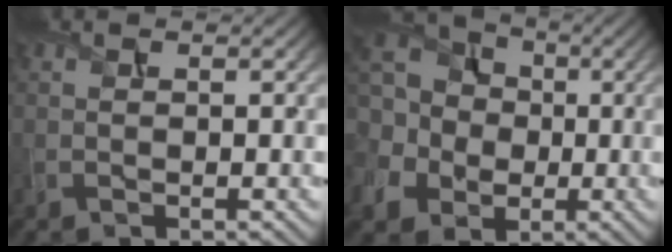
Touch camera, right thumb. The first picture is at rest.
{"total": 12.9, "force": [0.8, 10.9, 6.9], "torque": [-0.202, 0.014, -0.016]}